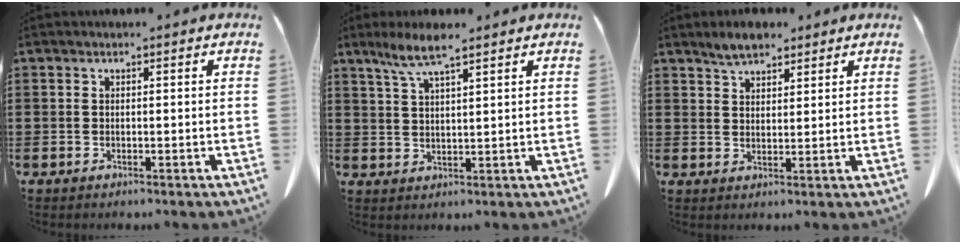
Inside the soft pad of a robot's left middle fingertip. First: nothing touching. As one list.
[{"total": 5.7, "force": [4.0, 0.7, 4.1], "torque": [-0.089, -0.002, 0.070]}, {"total": 4.0, "force": [3.5, 1.5, 1.5], "torque": [-0.029, -0.002, 0.063]}]